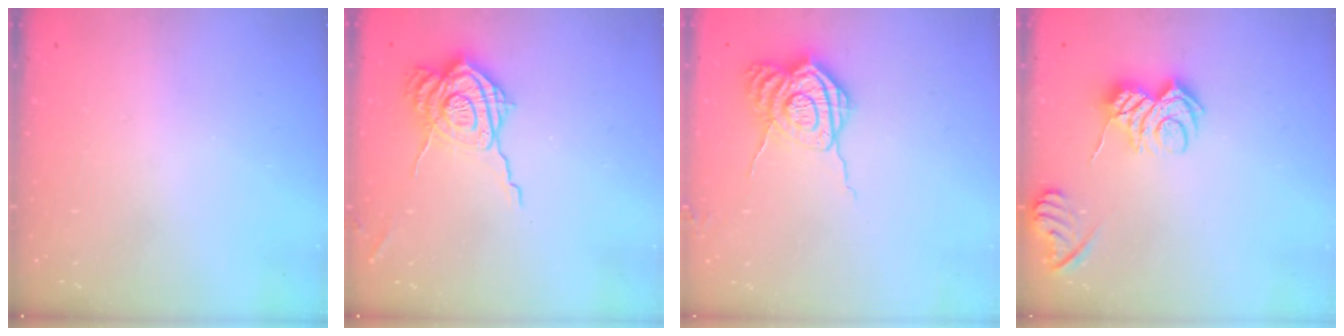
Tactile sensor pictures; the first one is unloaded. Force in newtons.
{"total": 16.3, "press": 16.3, "slide": 1.1}
{"total": 10.8, "press": 10.8, "slide": 0.9}
{"total": 8.0, "press": 8.0, "slide": 0.7}